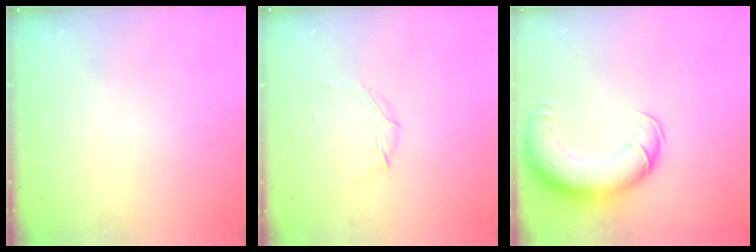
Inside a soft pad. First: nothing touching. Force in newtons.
{"total": 5.7, "press": 5.6, "slide": 0.7}
{"total": 16.2, "press": 15.7, "slide": 3.9}